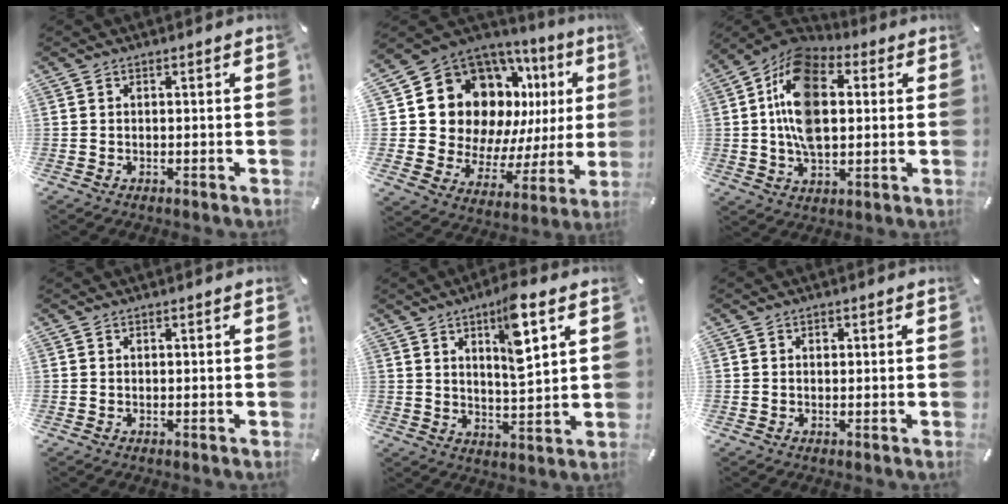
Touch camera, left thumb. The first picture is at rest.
{"total": 18.7, "force": [9.0, 13.4, 9.4], "torque": [-0.148, -0.079, 0.186]}
{"total": 17.2, "force": [2.5, 10.9, 13.0], "torque": [-0.264, 0.001, 0.040]}
{"total": 0.0}
{"total": 10.7, "force": [5.3, 2.9, 8.8], "torque": [-0.132, -0.025, 0.081]}
{"total": 0.9, "force": [0.2, 0.7, 0.4], "torque": [-0.002, 0.000, 0.001]}